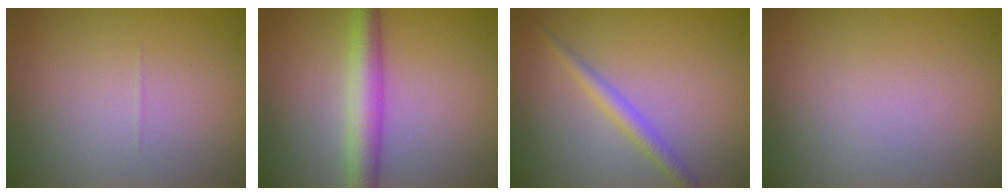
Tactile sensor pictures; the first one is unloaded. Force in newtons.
{"total": 4.2, "press": 4.2, "slide": 0.0}
{"total": 1.9, "press": 1.9, "slide": 0.1}
{"total": 0.0}